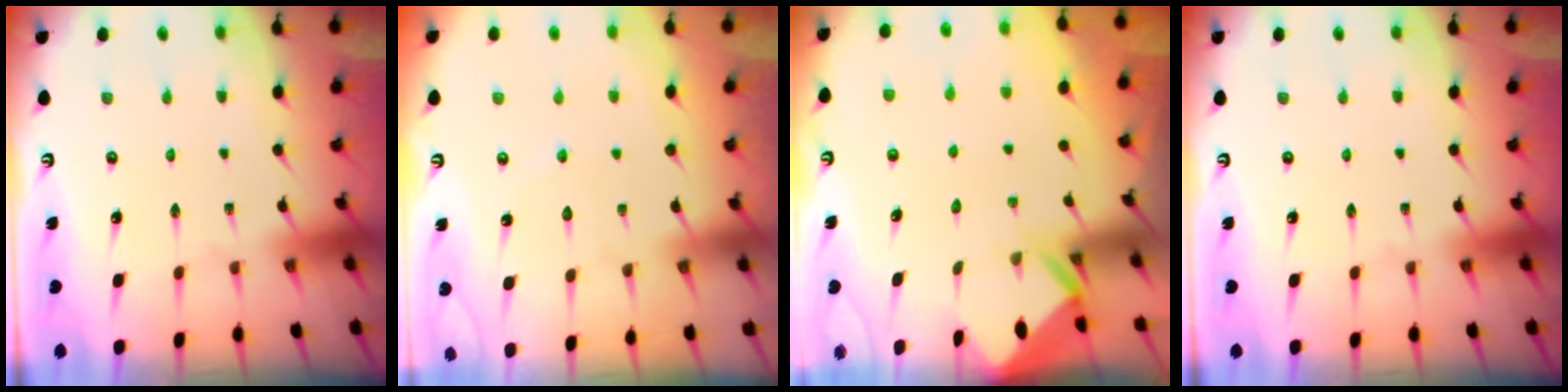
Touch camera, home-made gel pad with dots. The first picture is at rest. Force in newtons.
{"total": 2.3, "press": 2.3, "slide": 0.3}
{"total": 3.3, "press": 3.3, "slide": 0.3}
{"total": 0.0}